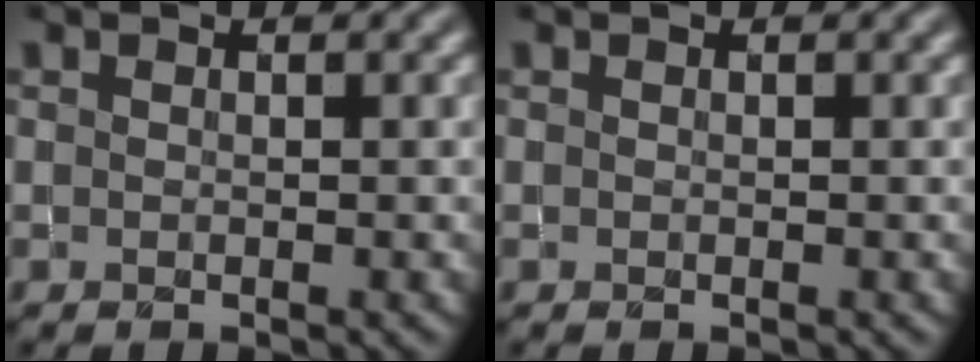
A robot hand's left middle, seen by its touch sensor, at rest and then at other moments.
{"total": 0.0}